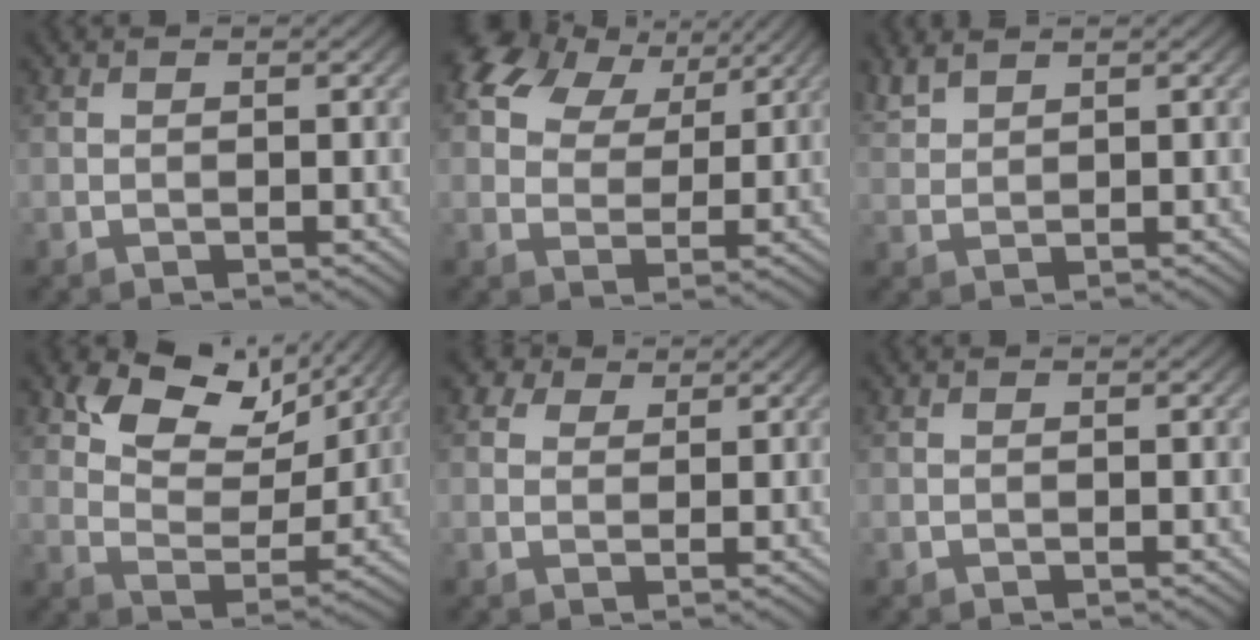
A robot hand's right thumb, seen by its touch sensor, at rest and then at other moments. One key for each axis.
{"total": 9.1, "fx": 5.4, "fy": 5.5, "fz": 4.8, "tx": -0.097, "ty": 0.012, "tz": 0.096}
{"total": 2.5, "fx": 2.1, "fy": 0.7, "fz": 1.1, "tx": -0.034, "ty": 0.004, "tz": 0.052}
{"total": 10.4, "fx": 6.2, "fy": 5.6, "fz": 6.1, "tx": -0.122, "ty": -0.009, "tz": 0.111}
{"total": 3.4, "fx": 2.4, "fy": 2.0, "fz": 1.4, "tx": -0.032, "ty": 0.000, "tz": 0.046}
{"total": 0.0}